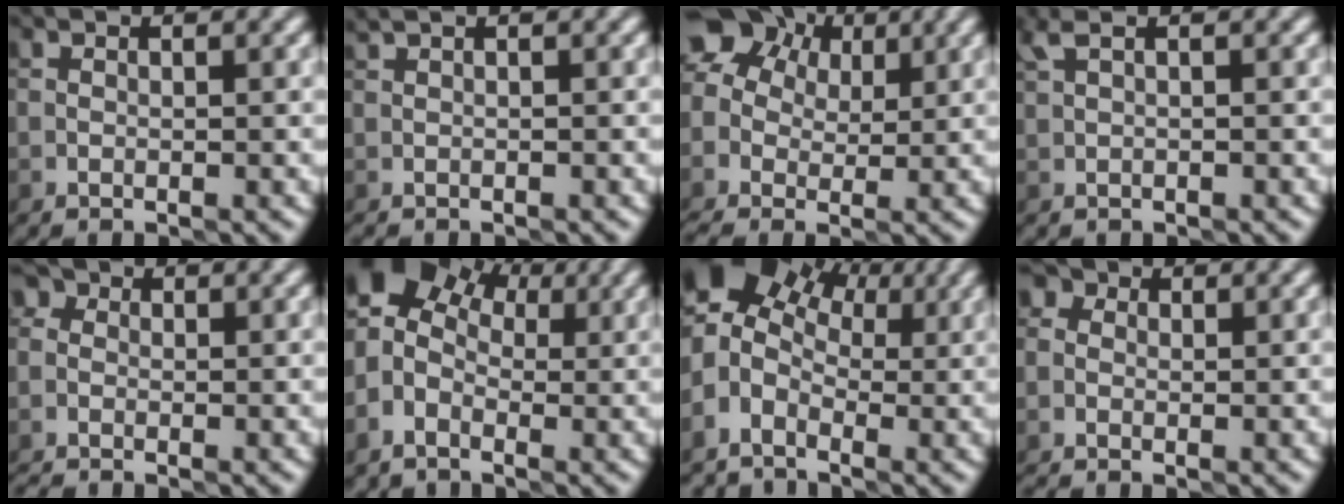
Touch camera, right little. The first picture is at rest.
{"total": 0.6, "force": [-0.5, 0.1, 0.2], "torque": [0.004, -0.003, -0.006]}
{"total": 8.4, "force": [2.3, 6.3, 5.1], "torque": [-0.099, 0.033, 0.028]}
{"total": 0.9, "force": [0.6, 0.2, 0.7], "torque": [-0.016, 0.007, 0.013]}
{"total": 3.1, "force": [-1.5, 2.3, 1.4], "torque": [-0.020, 0.011, -0.040]}
{"total": 6.5, "force": [0.7, 5.3, 3.8], "torque": [-0.071, 0.009, 0.000]}
{"total": 7.2, "force": [1.2, 5.8, 4.1], "torque": [-0.077, 0.006, 0.011]}
{"total": 3.1, "force": [-0.4, 2.7, 1.5], "torque": [-0.024, 0.018, -0.036]}